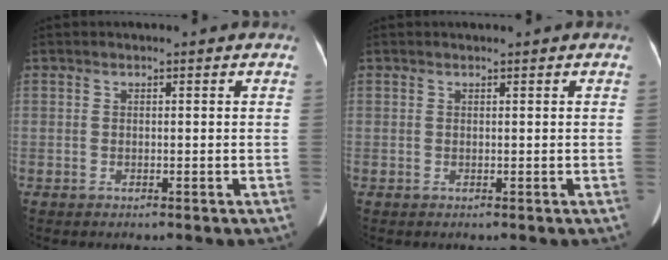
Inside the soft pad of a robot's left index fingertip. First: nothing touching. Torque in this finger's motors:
{"motor_torque": [0.10, -0.05, -0.11, 0.01]}